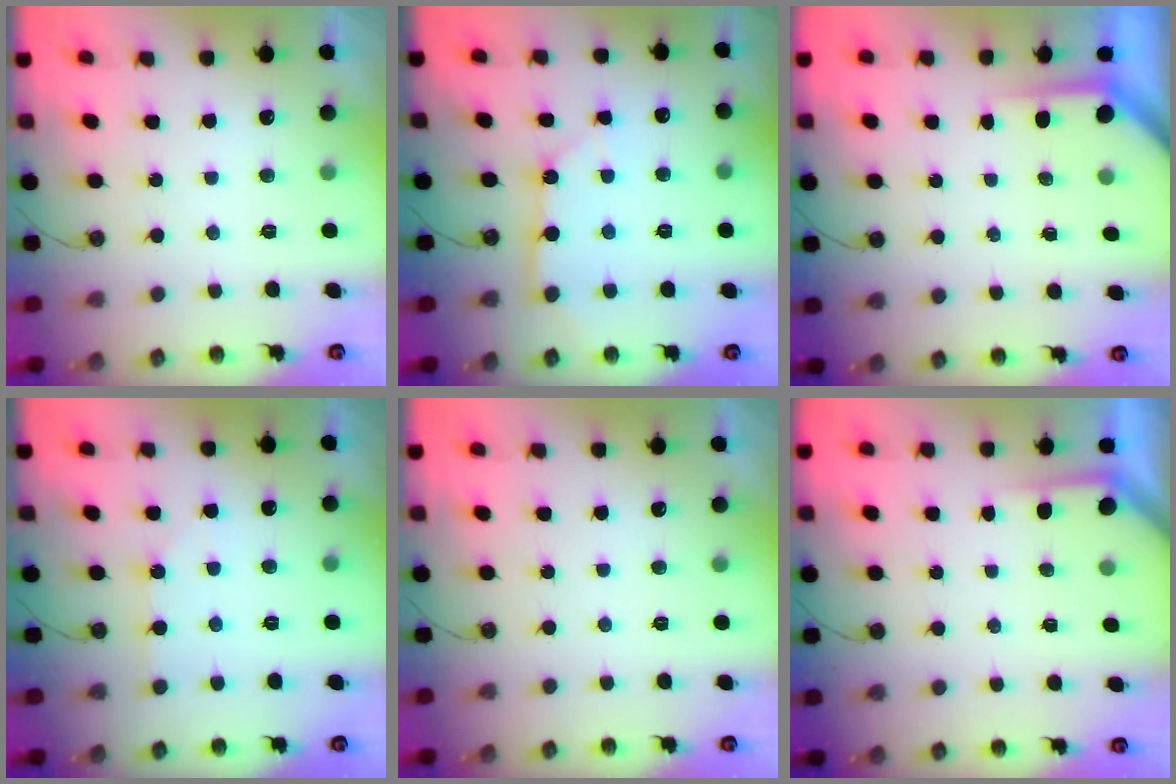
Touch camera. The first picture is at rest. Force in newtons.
{"total": 8.6, "press": 8.6, "slide": 0.8}
{"total": 3.4, "press": 3.4, "slide": 0.3}
{"total": 3.7, "press": 3.7, "slide": 0.3}
{"total": 0.0}
{"total": 1.9, "press": 1.9, "slide": 0.2}